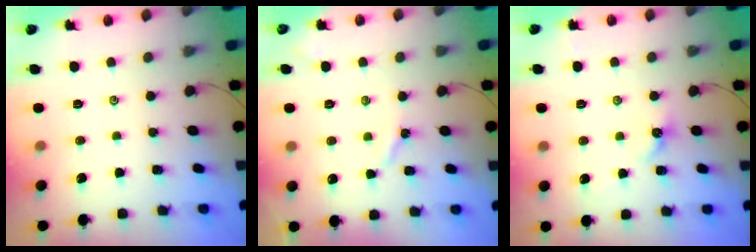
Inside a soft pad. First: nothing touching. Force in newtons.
{"total": 2.9, "press": 2.9, "slide": 0.4}
{"total": 4.2, "press": 4.2, "slide": 0.6}